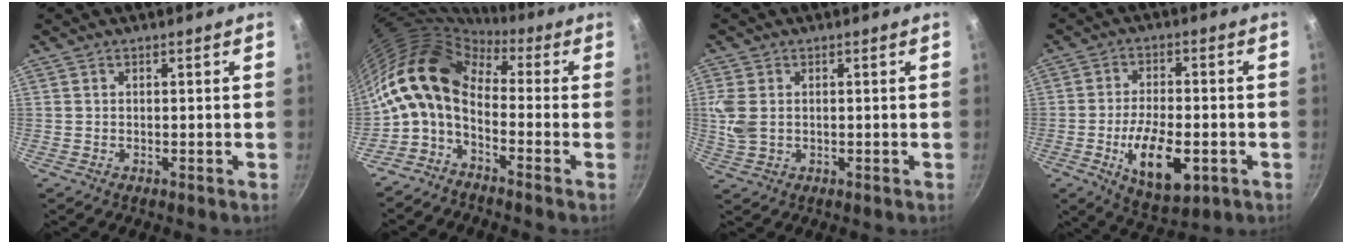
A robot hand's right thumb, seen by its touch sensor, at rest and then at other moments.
{"total": 13.6, "force": [-0.5, 8.2, 10.8], "torque": [-0.201, 0.028, -0.030]}
{"total": 5.1, "force": [0.6, 3.5, 3.7], "torque": [-0.081, -0.001, 0.015]}
{"total": 12.9, "force": [-3.8, 6.0, 10.8], "torque": [-0.168, 0.007, -0.055]}